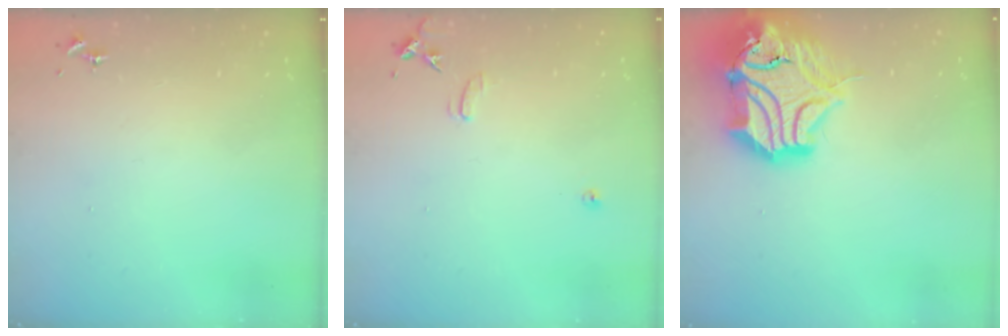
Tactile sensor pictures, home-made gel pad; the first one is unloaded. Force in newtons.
{"total": 7.0, "press": 7.0, "slide": 0.6}
{"total": 21.9, "press": 21.7, "slide": 2.9}